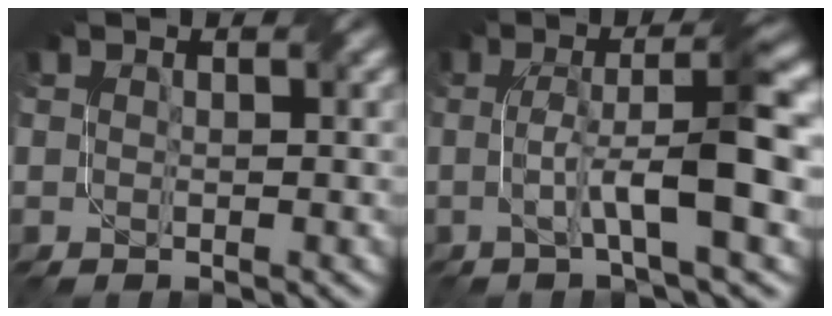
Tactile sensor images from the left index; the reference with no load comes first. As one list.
[{"total": 7.5, "force": [-0.3, 1.1, 7.4], "torque": [-0.125, 0.014, -0.007]}]